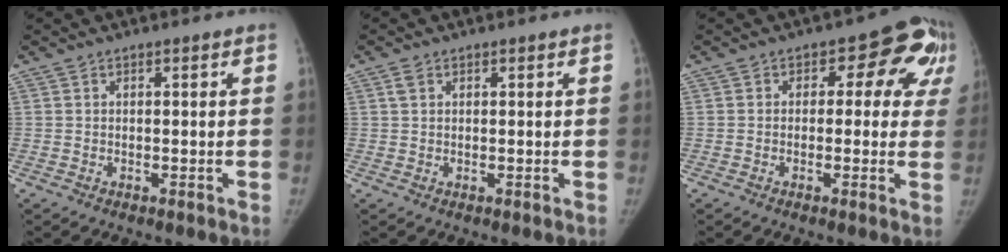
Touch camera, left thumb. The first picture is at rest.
{"total": 1.4, "force": [0.6, 1.0, 0.7], "torque": [-0.012, 0.005, 0.013]}
{"total": 9.7, "force": [2.2, 6.3, 7.0], "torque": [-0.018, 0.015, 0.010]}